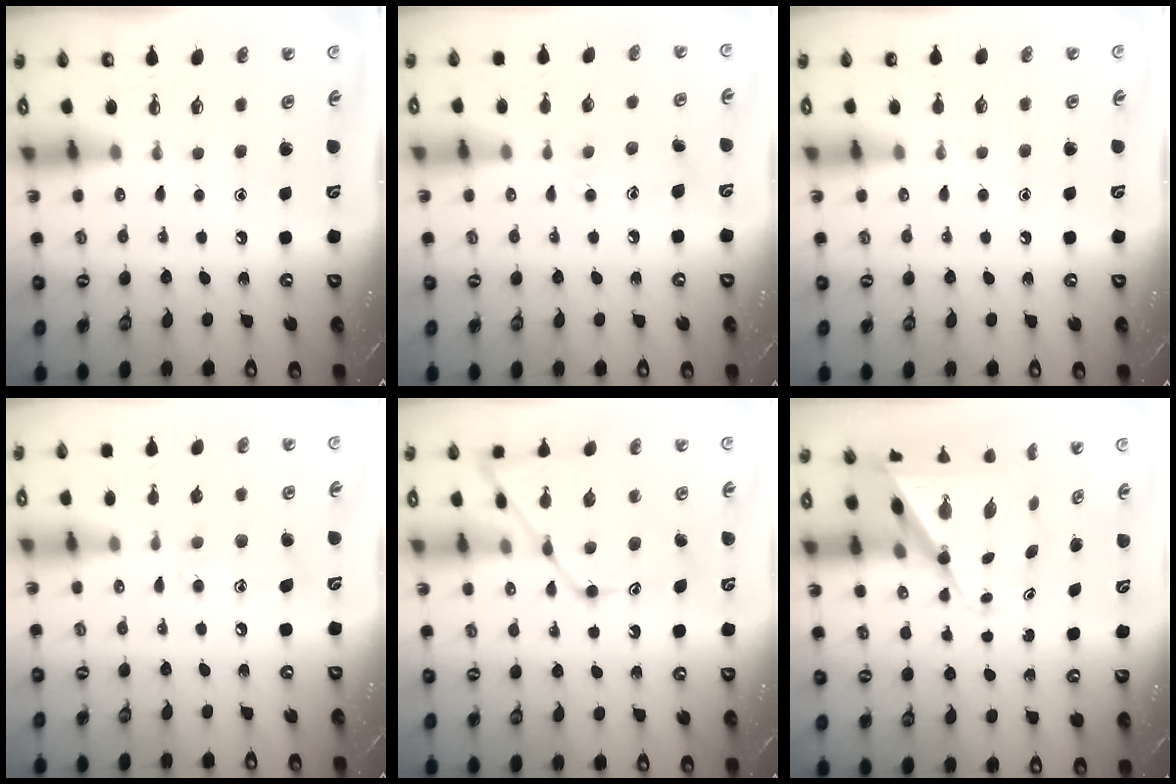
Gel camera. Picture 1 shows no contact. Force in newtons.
{"total": 8.6, "press": 8.6, "slide": 0.6}
{"total": 2.9, "press": 2.9, "slide": 0.4}
{"total": 11.4, "press": 11.4, "slide": 0.8}
{"total": 15.4, "press": 15.3, "slide": 1.3}
{"total": 9.8, "press": 9.8, "slide": 0.8}